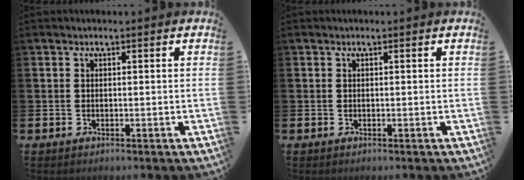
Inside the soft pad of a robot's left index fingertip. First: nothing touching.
{"total": 0.0}